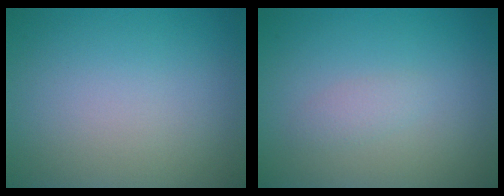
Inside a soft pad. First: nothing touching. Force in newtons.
{"total": 1.1, "press": 1.1, "slide": 0.0}